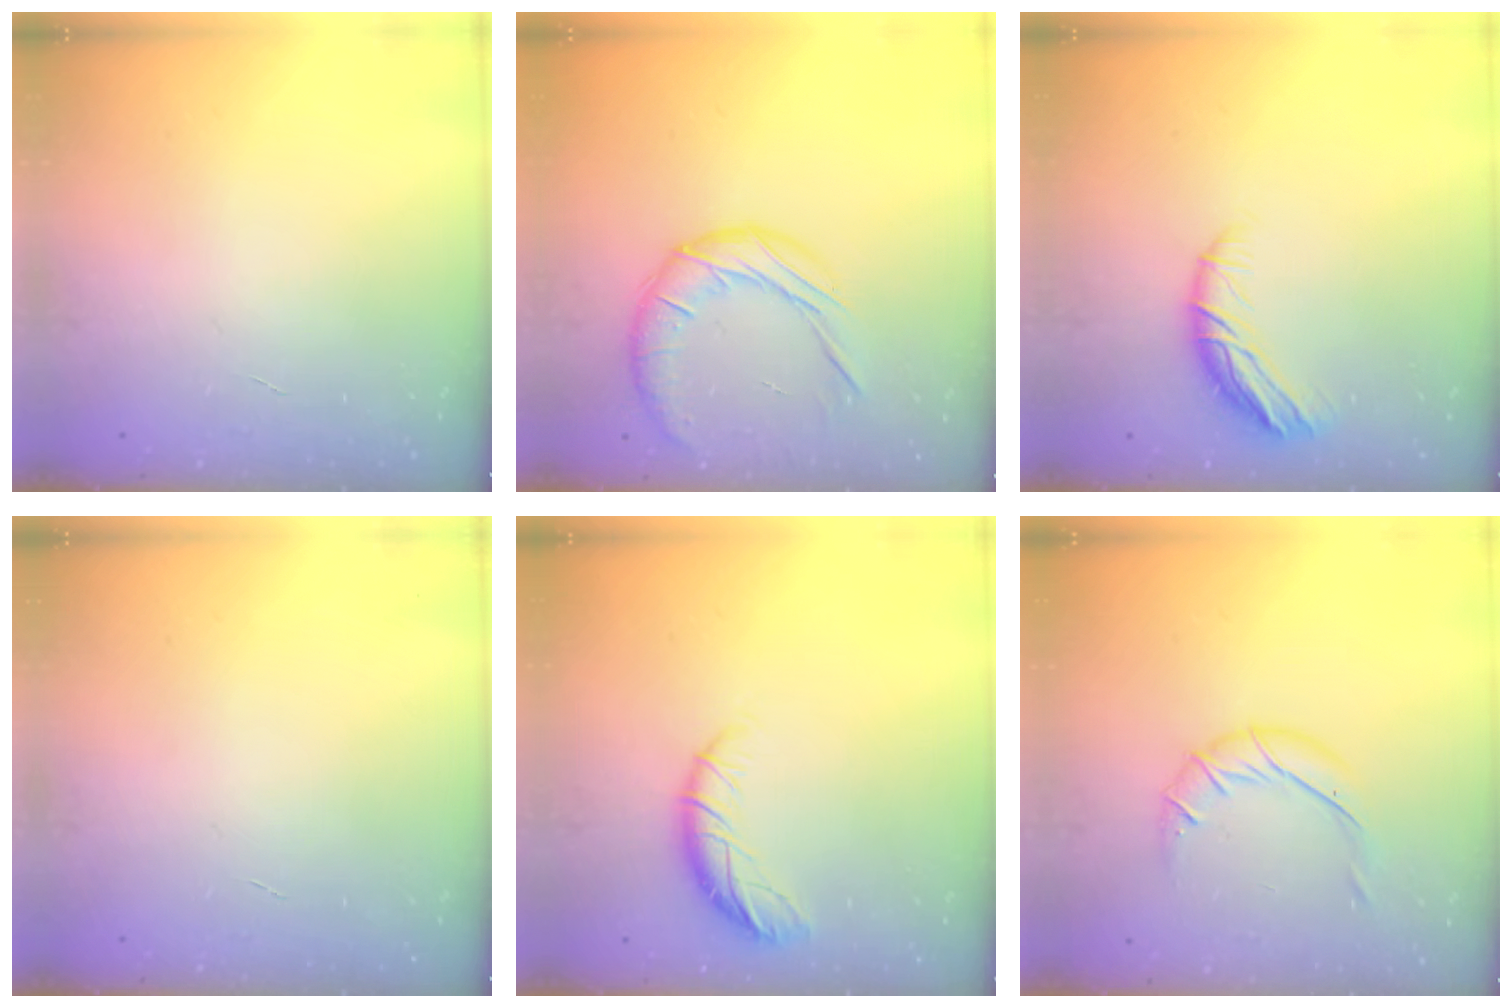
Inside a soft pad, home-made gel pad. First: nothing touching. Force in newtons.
{"total": 13.6, "press": 13.6, "slide": 1.1}
{"total": 9.6, "press": 9.5, "slide": 1.1}
{"total": 0.0}
{"total": 9.5, "press": 9.5, "slide": 0.2}
{"total": 9.5, "press": 9.5, "slide": 0.2}